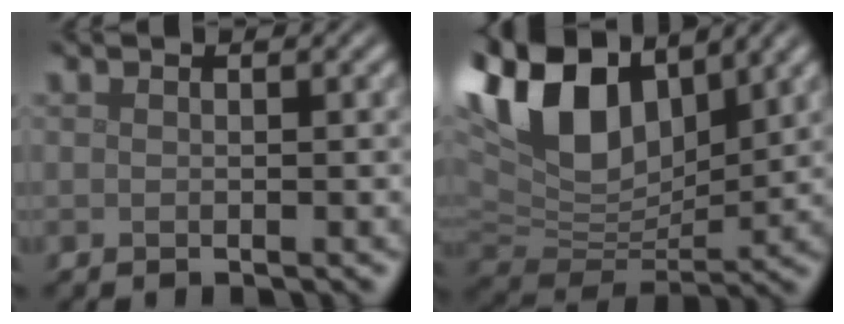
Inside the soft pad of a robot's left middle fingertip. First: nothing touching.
{"total": 12.4, "force": [6.3, 7.3, 7.7], "torque": [-0.181, 0.027, 0.109]}